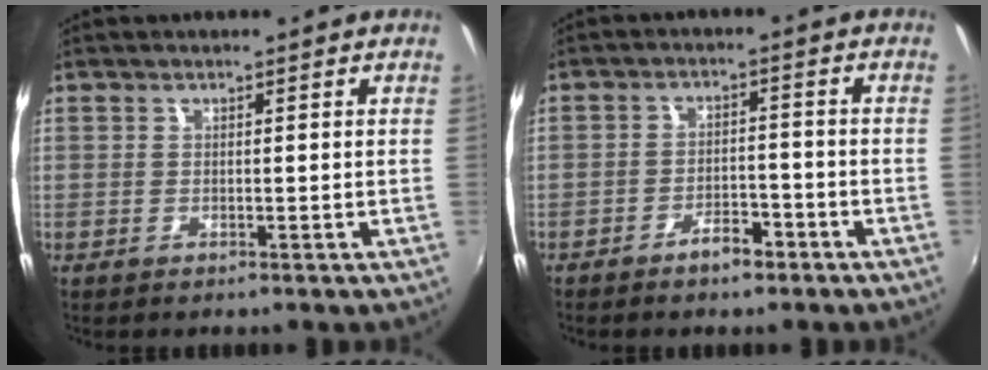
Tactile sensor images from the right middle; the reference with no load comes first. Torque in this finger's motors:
{"motor_torque": [1.07, -1.07, 0.12, 0.05]}